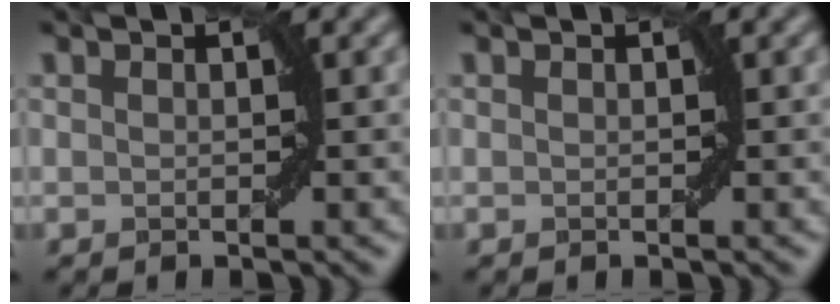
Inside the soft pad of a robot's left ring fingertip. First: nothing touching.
{"total": 0.0}